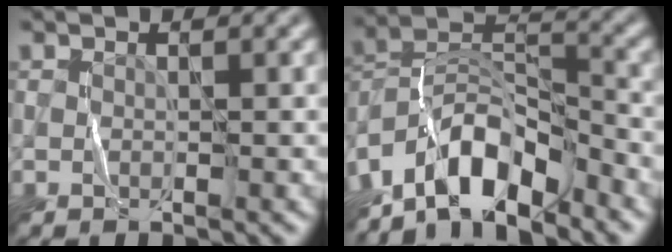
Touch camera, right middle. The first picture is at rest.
{"total": 8.8, "force": [-6.6, 3.4, 4.7], "torque": [-0.068, 0.007, -0.134]}